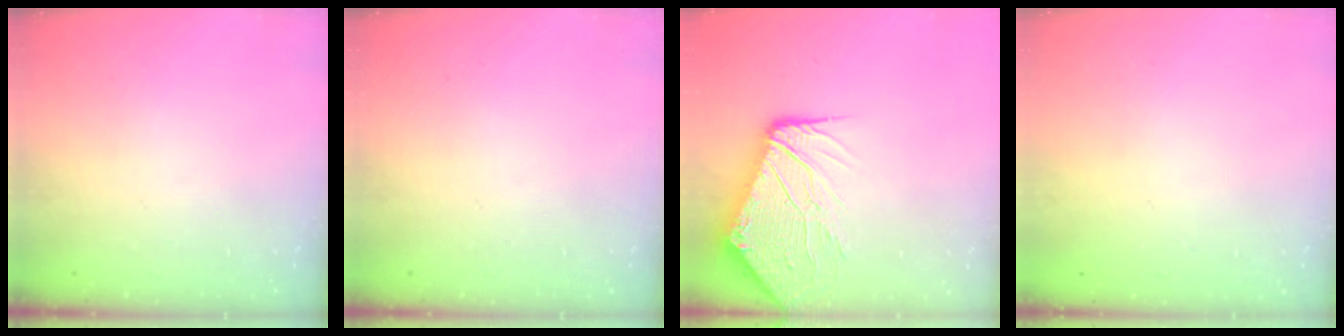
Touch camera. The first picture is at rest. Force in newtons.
{"total": 0.0}
{"total": 15.8, "press": 15.7, "slide": 2.1}
{"total": 0.0}